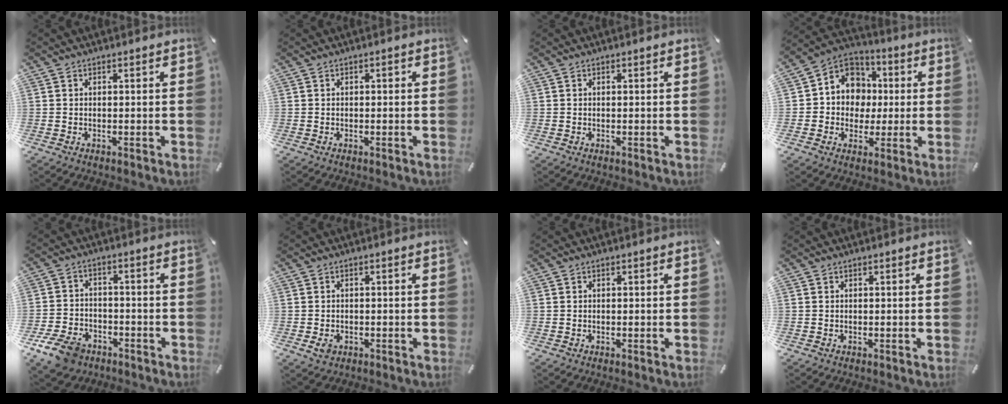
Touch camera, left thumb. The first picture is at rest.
{"total": 0.7, "force": [-0.2, 0.4, 0.5], "torque": [-0.010, 0.001, -0.005]}
{"total": 0.0}
{"total": 10.2, "force": [0.2, 9.9, 2.6], "torque": [-0.048, 0.004, 0.010]}
{"total": 9.1, "force": [-5.7, 5.9, 3.8], "torque": [-0.087, 0.031, -0.108]}
{"total": 2.4, "force": [-0.9, 1.8, 1.3], "torque": [-0.029, 0.001, -0.019]}
{"total": 0.0}
{"total": 0.0}